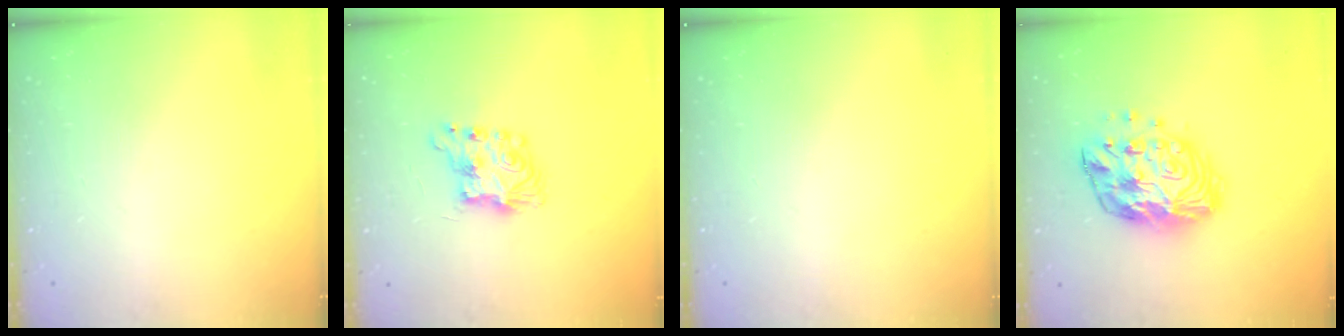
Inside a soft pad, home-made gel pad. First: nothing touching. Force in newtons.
{"total": 7.3, "press": 7.3, "slide": 0.1}
{"total": 0.0}
{"total": 15.1, "press": 15.1, "slide": 0.7}